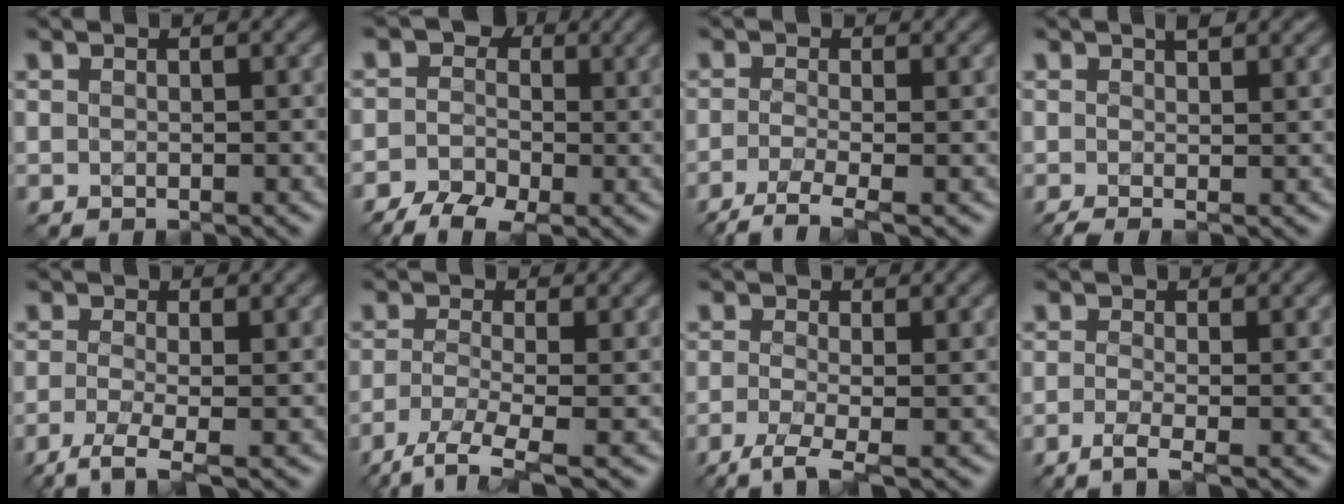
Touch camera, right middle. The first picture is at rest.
{"total": 5.6, "force": [-2.0, 4.1, 3.3], "torque": [-0.046, 0.005, -0.039]}
{"total": 3.0, "force": [-1.6, 0.8, 2.4], "torque": [-0.049, -0.004, -0.044]}
{"total": 2.4, "force": [0.6, 0.8, 2.2], "torque": [-0.030, 0.007, 0.004]}
{"total": 3.1, "force": [-1.4, 0.9, 2.7], "torque": [-0.056, -0.004, -0.039]}
{"total": 4.0, "force": [-2.3, 1.0, 3.1], "torque": [-0.066, -0.006, -0.054]}
{"total": 3.1, "force": [-1.4, 0.8, 2.7], "torque": [-0.057, -0.004, -0.038]}
{"total": 1.9, "force": [-0.7, 0.5, 1.7], "torque": [-0.031, -0.002, -0.027]}